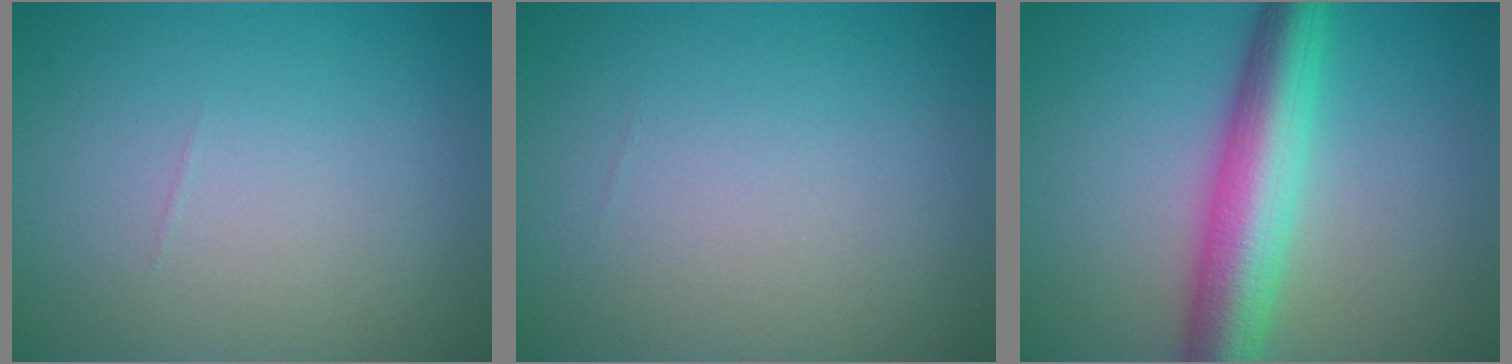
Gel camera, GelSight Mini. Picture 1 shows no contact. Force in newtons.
{"total": 0.0}
{"total": 7.4, "press": 7.4, "slide": 0.2}